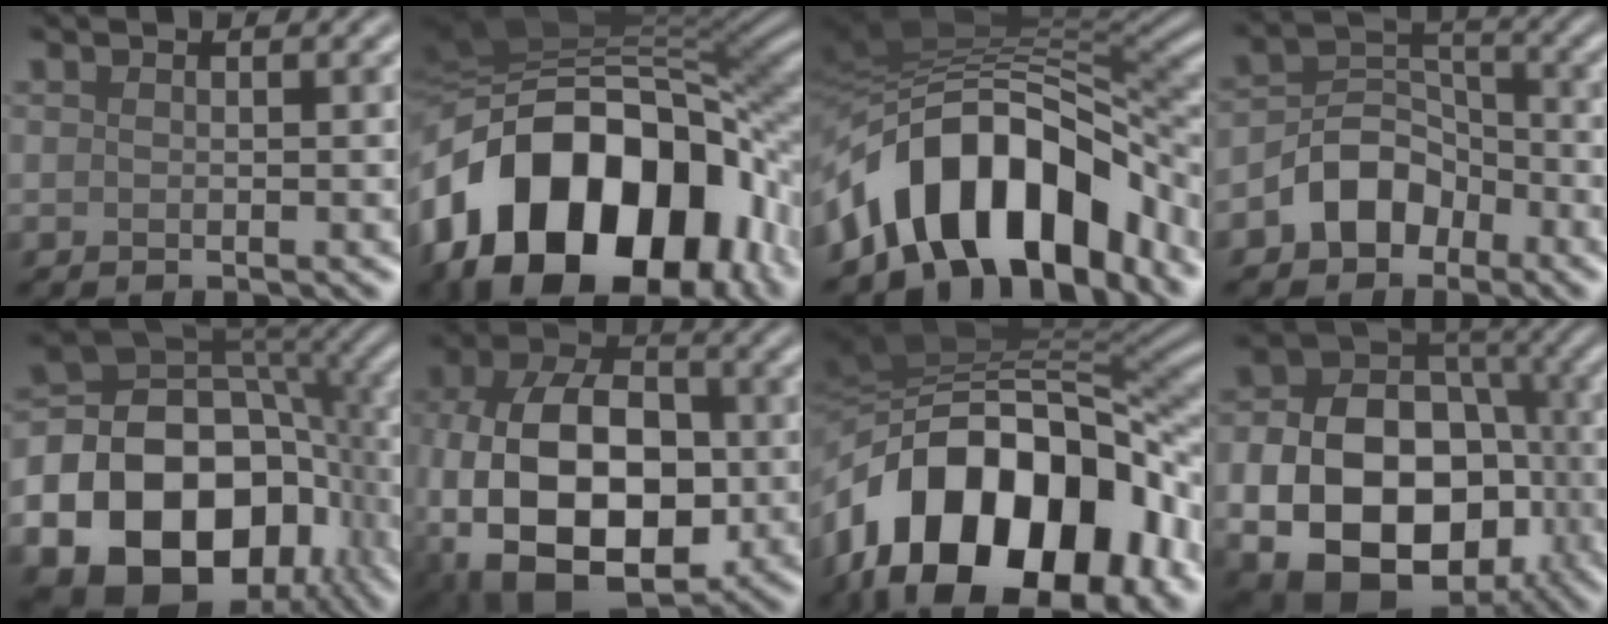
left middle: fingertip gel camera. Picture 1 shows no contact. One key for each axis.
{"total": 18.8, "fx": -6.2, "fy": 12.1, "fz": 12.9, "tx": -0.230, "ty": -0.005, "tz": -0.099}
{"total": 12.7, "fx": -6.5, "fy": 6.5, "fz": 8.8, "tx": -0.121, "ty": 0.014, "tz": -0.116}
{"total": 4.9, "fx": -2.7, "fy": 3.5, "fz": 2.0, "tx": -0.026, "ty": 0.008, "tz": -0.055}
{"total": 22.1, "fx": -8.2, "fy": 17.0, "fz": 11.5, "tx": -0.210, "ty": -0.050, "tz": -0.136}
{"total": 14.1, "fx": -3.1, "fy": 9.1, "fz": 10.3, "tx": -0.201, "ty": -0.010, "tz": -0.059}
{"total": 17.5, "fx": -6.9, "fy": 10.3, "fz": 12.4, "tx": -0.192, "ty": 0.012, "tz": -0.118}
{"total": 15.6, "fx": -4.3, "fy": 11.5, "fz": 9.6, "tx": -0.175, "ty": -0.037, "tz": -0.065}